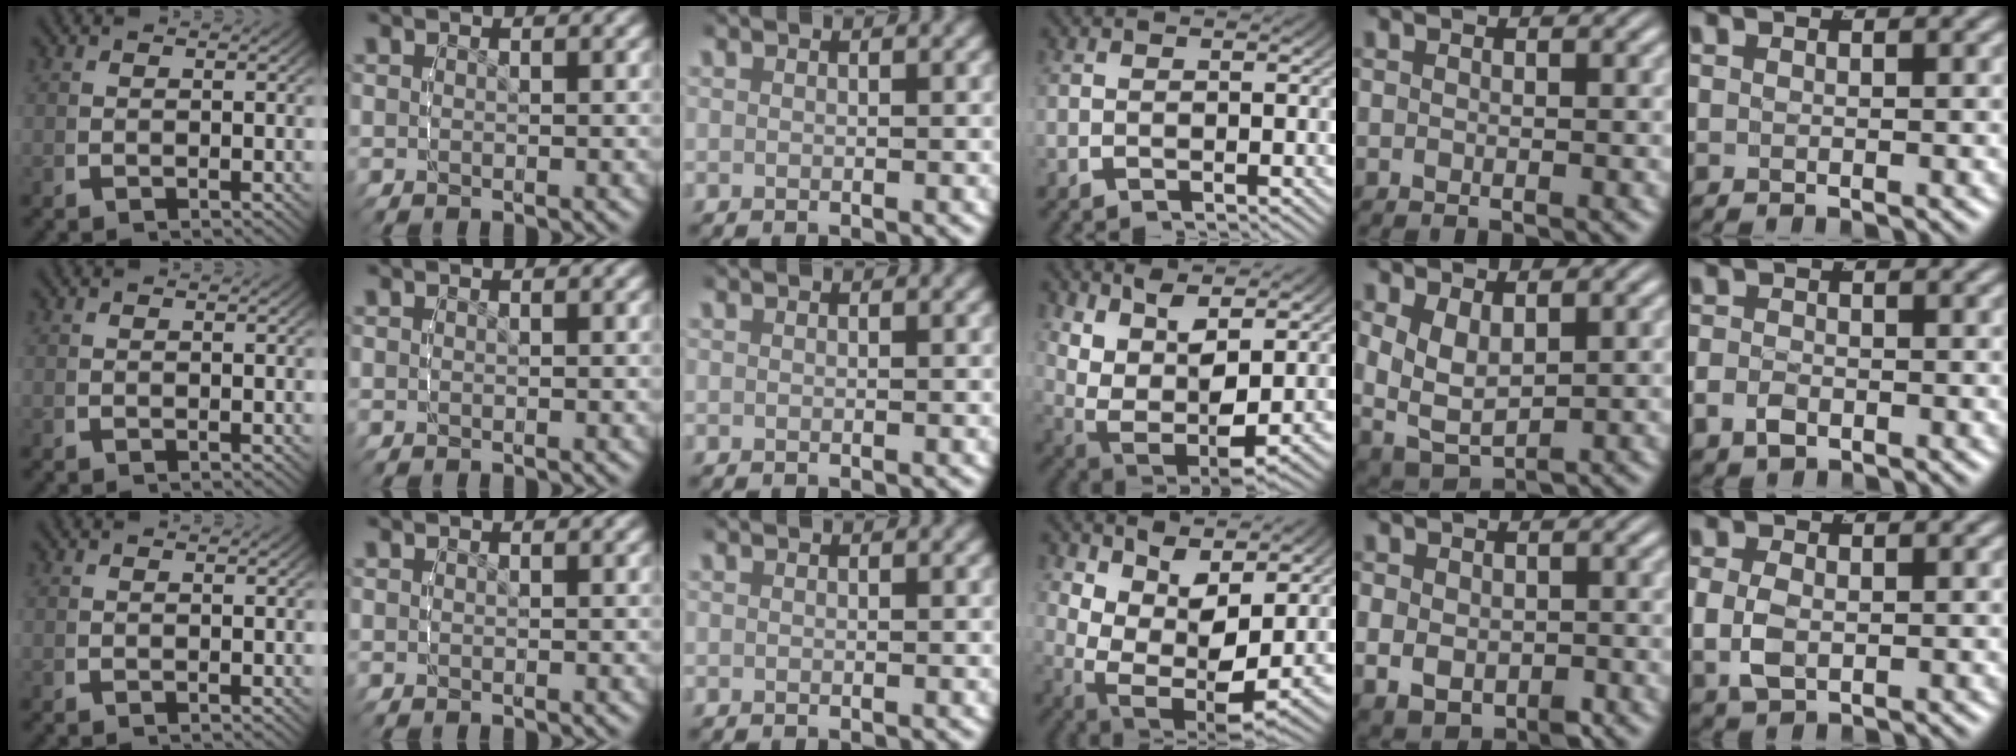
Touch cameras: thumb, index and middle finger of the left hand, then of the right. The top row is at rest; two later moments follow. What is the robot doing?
{"motion": "lift_and_place", "object": "air blower"}